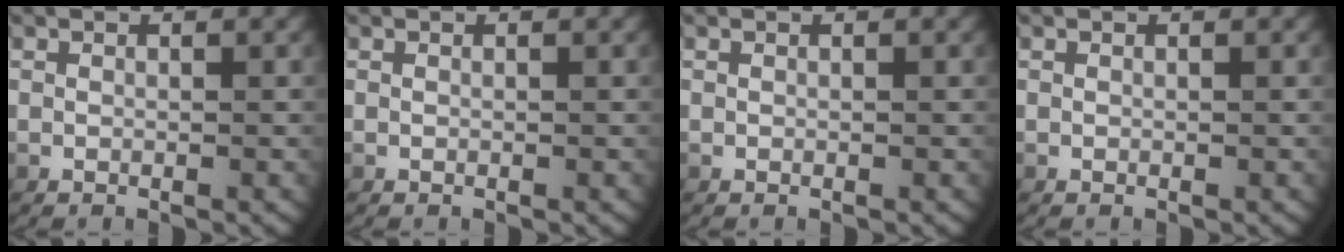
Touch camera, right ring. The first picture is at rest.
{"total": 0.0}
{"total": 0.0}
{"total": 0.0}